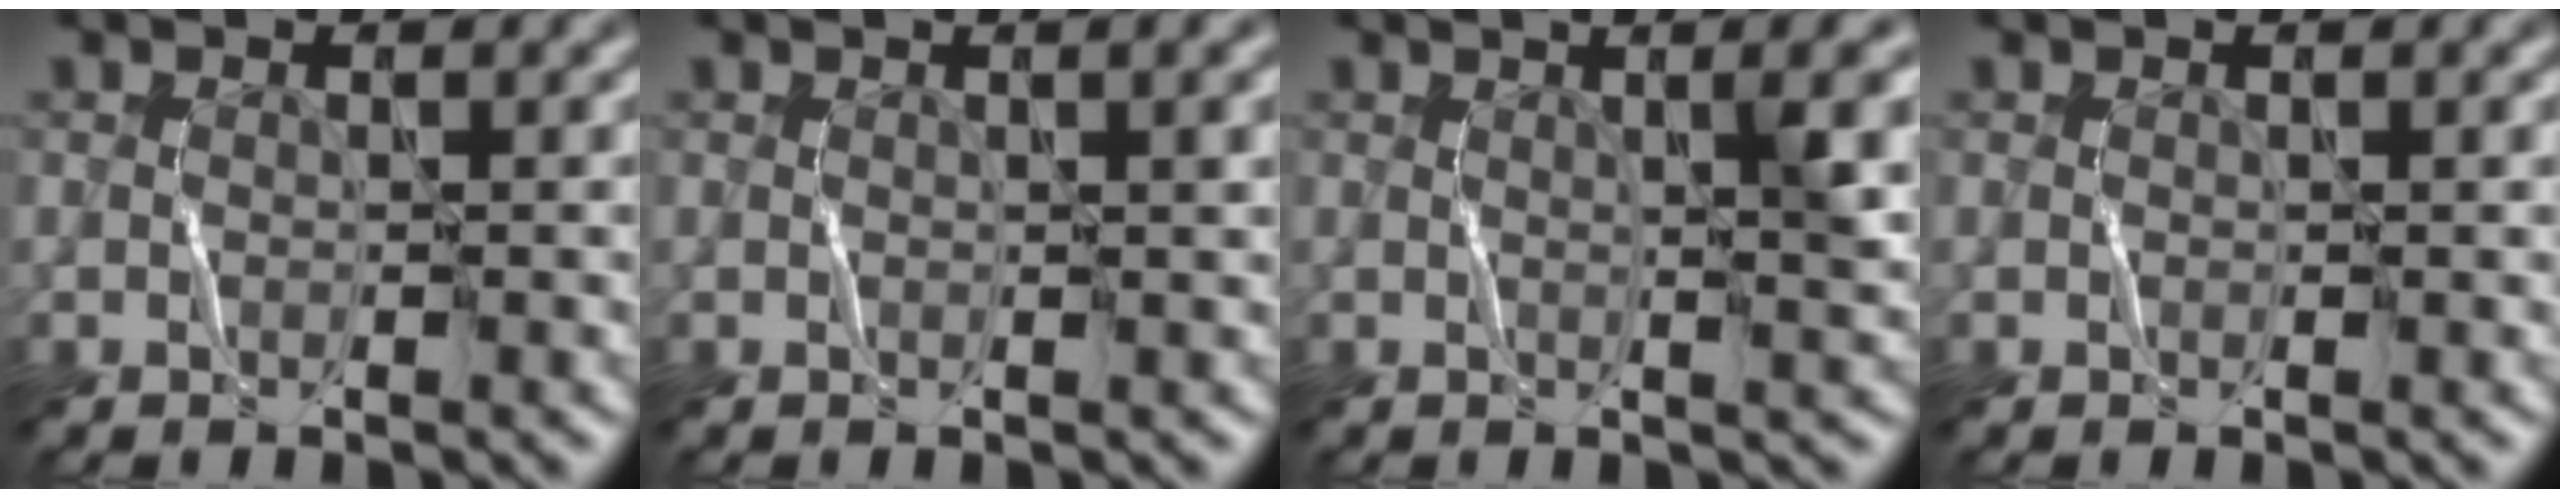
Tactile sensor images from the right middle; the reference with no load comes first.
{"total": 2.6, "force": [0.3, 0.9, 2.4], "torque": [-0.018, 0.009, 0.004]}
{"total": 4.7, "force": [0.7, 0.9, 4.5], "torque": [-0.058, 0.011, 0.017]}
{"total": 0.0}